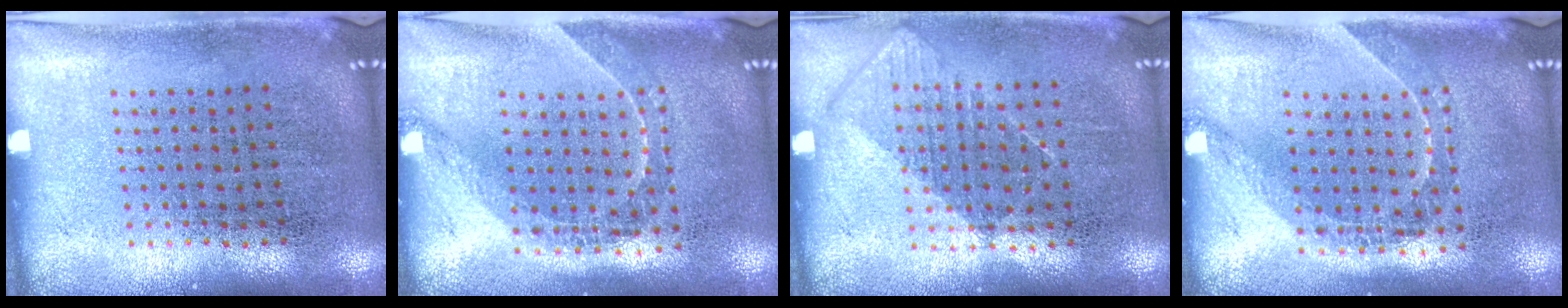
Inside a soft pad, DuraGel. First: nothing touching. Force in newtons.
{"total": 1.6, "press": 1.3, "slide": 1.0}
{"total": 0.9, "press": 0.7, "slide": 0.4}
{"total": 1.6, "press": 1.3, "slide": 1.0}